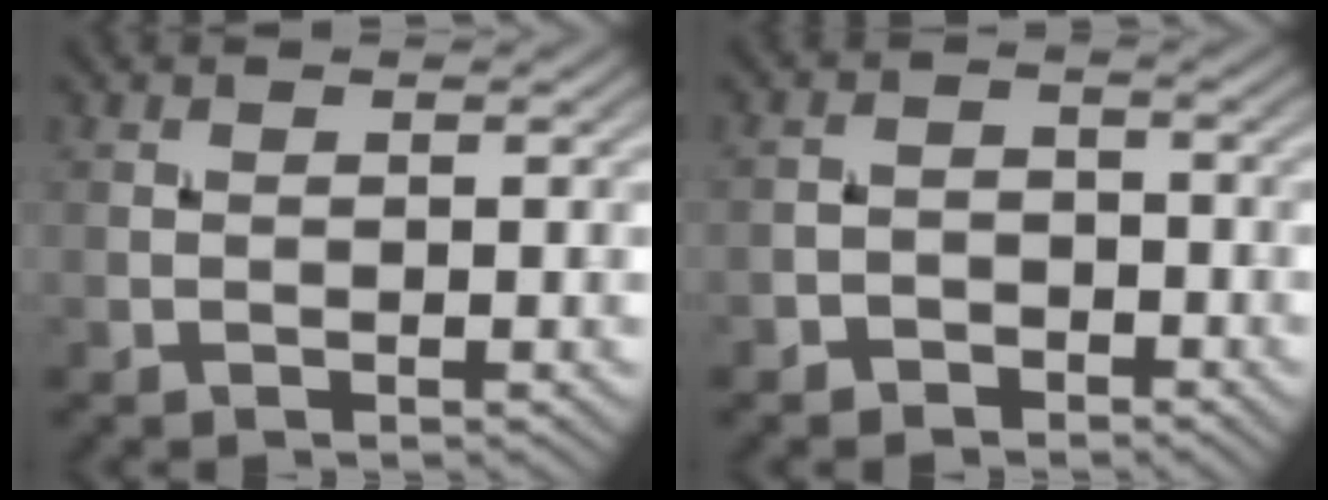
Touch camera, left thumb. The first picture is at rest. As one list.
[{"total": 2.5, "force": [-1.8, 1.7, 0.6], "torque": [-0.002, 0.005, -0.041]}]